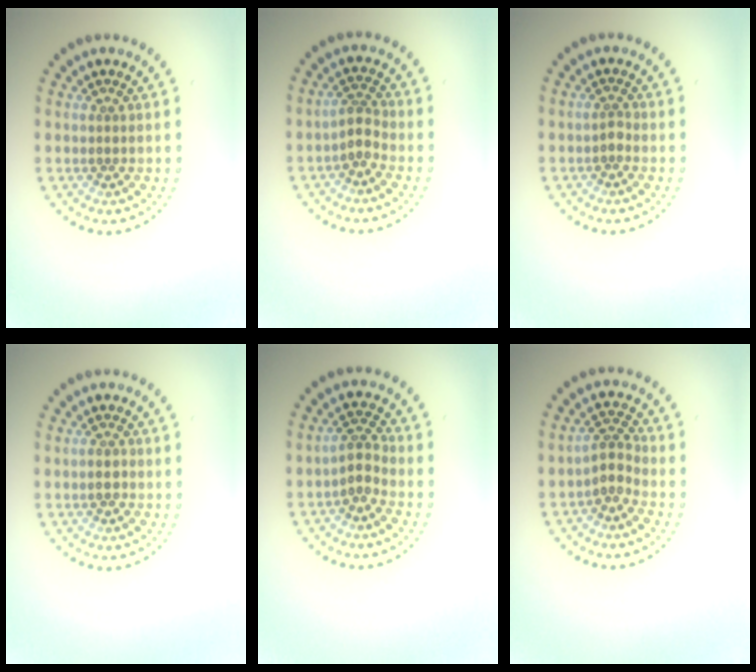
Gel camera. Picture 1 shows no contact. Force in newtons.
{"total": 1.8, "press": 1.4, "slide": 1.2}
{"total": 0.8, "press": 0.6, "slide": 0.5}
{"total": 1.1, "press": 1.0, "slide": 0.5}
{"total": 2.0, "press": 1.6, "slide": 1.2}
{"total": 2.2, "press": 1.6, "slide": 1.4}